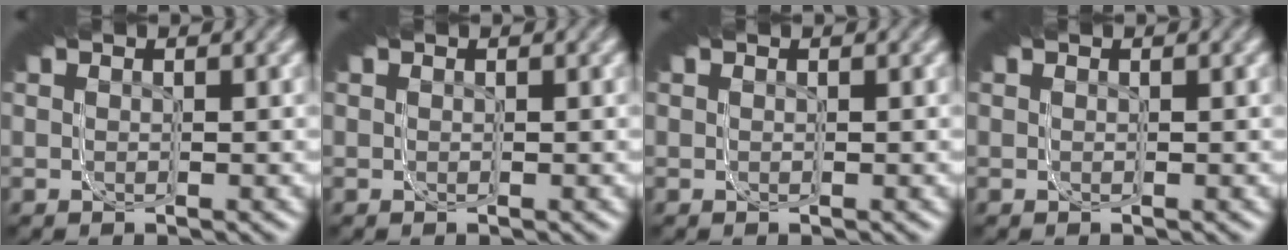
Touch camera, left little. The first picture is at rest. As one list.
[{"total": 0.0}, {"total": 0.0}, {"total": 0.0}]